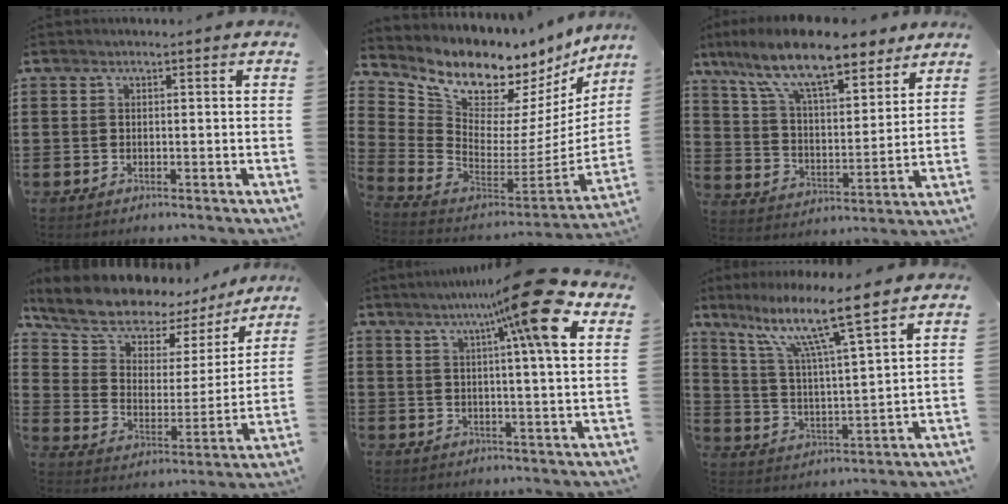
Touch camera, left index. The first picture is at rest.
{"total": 8.7, "force": [7.5, 3.2, 3.1], "torque": [-0.091, -0.082, 0.129]}
{"total": 12.9, "force": [10.1, 2.8, 7.5], "torque": [-0.179, -0.036, 0.178]}
{"total": 9.2, "force": [8.0, 3.8, 2.5], "torque": [-0.088, -0.055, 0.138]}
{"total": 13.1, "force": [6.9, 0.1, 11.1], "torque": [-0.187, -0.014, 0.099]}
{"total": 10.1, "force": [7.6, 0.0, 6.7], "torque": [-0.147, -0.044, 0.122]}